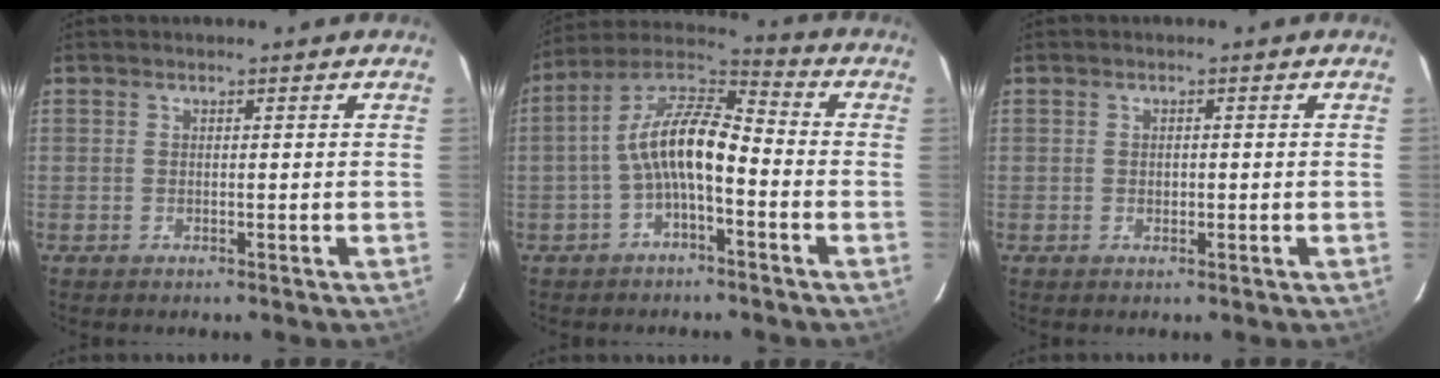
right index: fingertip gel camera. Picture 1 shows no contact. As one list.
[{"total": 10.8, "force": [-2.9, 3.9, 9.6], "torque": [-0.199, 0.020, -0.060]}, {"total": 1.0, "force": [-0.1, 0.9, 0.4], "torque": [-0.008, 0.001, 0.000]}]